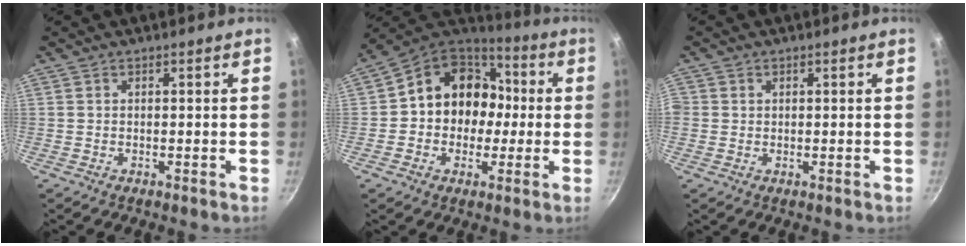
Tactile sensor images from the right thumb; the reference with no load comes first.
{"total": 15.8, "force": [0.1, 13.6, 8.0], "torque": [-0.086, 0.048, -0.009]}
{"total": 1.2, "force": [0.2, 1.2, 0.3], "torque": [0.003, 0.002, 0.000]}